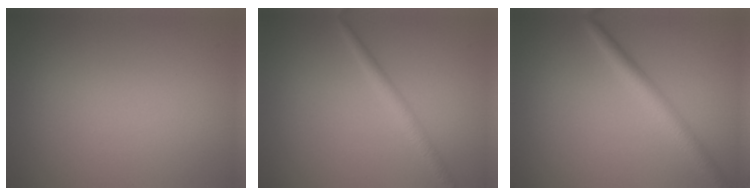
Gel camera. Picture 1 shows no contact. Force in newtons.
{"total": 1.7, "press": 1.7, "slide": 0.0}
{"total": 2.8, "press": 2.8, "slide": 0.0}